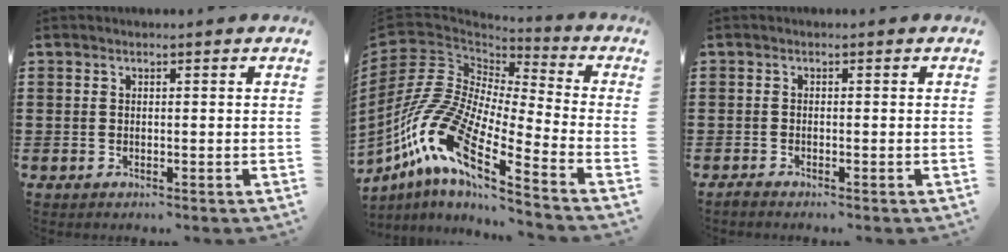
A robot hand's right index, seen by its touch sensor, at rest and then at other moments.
{"total": 14.3, "force": [-9.0, 4.1, 10.3], "torque": [-0.263, -0.016, -0.190]}
{"total": 0.8, "force": [-0.7, 0.0, 0.2], "torque": [-0.006, -0.004, -0.014]}